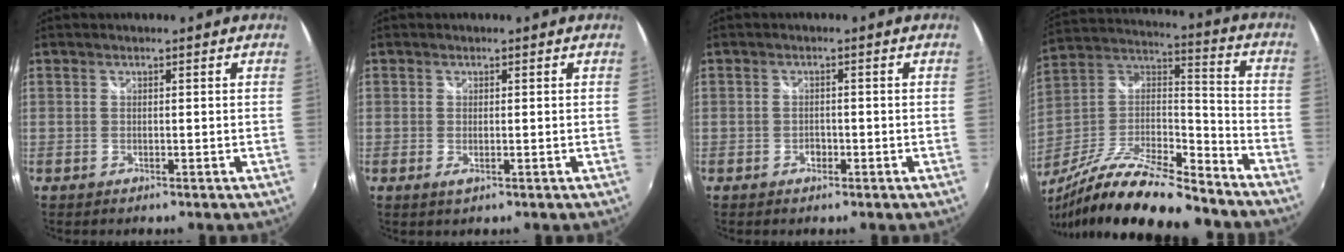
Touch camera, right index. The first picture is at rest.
{"total": 1.2, "force": [-0.2, 0.4, 1.1], "torque": [-0.022, -0.004, -0.004]}
{"total": 1.4, "force": [-0.7, 1.1, 0.5], "torque": [-0.009, 0.000, -0.010]}
{"total": 22.5, "force": [-17.4, 4.9, 13.3], "torque": [-0.256, -0.024, -0.302]}